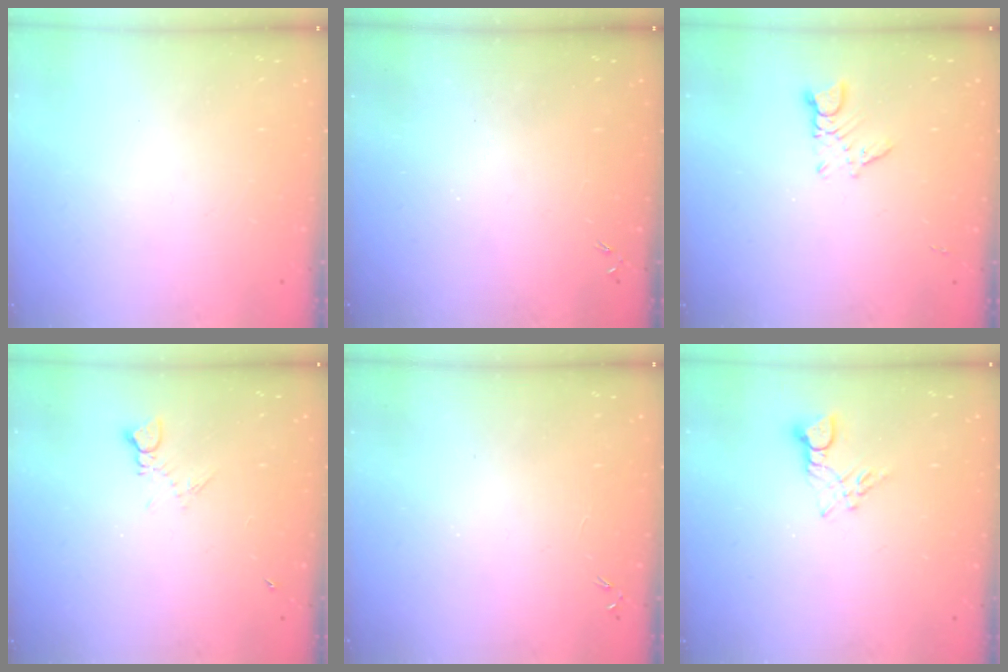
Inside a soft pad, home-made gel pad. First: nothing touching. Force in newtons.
{"total": 0.0}
{"total": 3.1, "press": 3.0, "slide": 0.4}
{"total": 5.6, "press": 5.6, "slide": 0.8}
{"total": 0.0}
{"total": 3.7, "press": 3.7, "slide": 0.6}